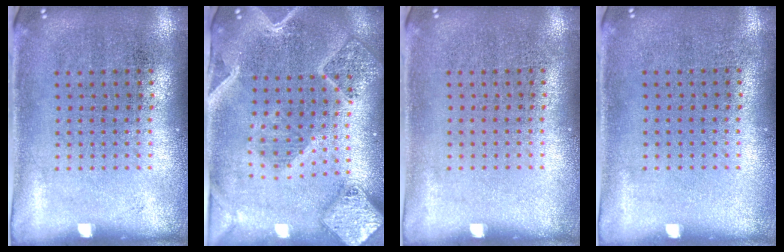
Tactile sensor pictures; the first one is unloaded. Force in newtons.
{"total": 2.8, "press": 2.4, "slide": 1.4}
{"total": 0.0}
{"total": 0.0}